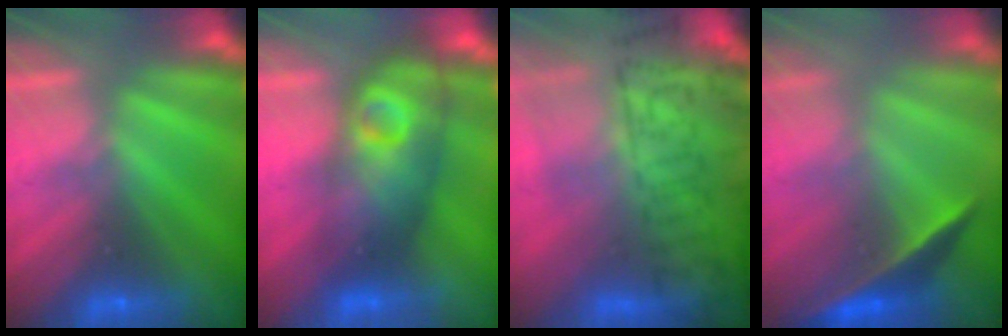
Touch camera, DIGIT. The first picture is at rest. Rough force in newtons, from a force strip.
{"total": 3.8}
{"total": 5.8}
{"total": 1.8}